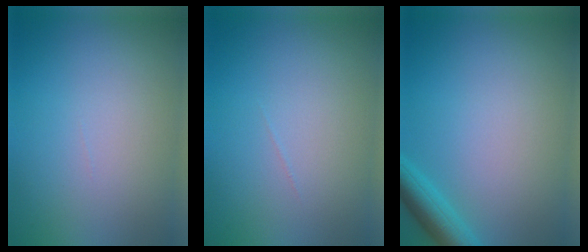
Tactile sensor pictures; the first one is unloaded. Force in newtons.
{"total": 0.0}
{"total": 2.9, "press": 2.9, "slide": 0.2}